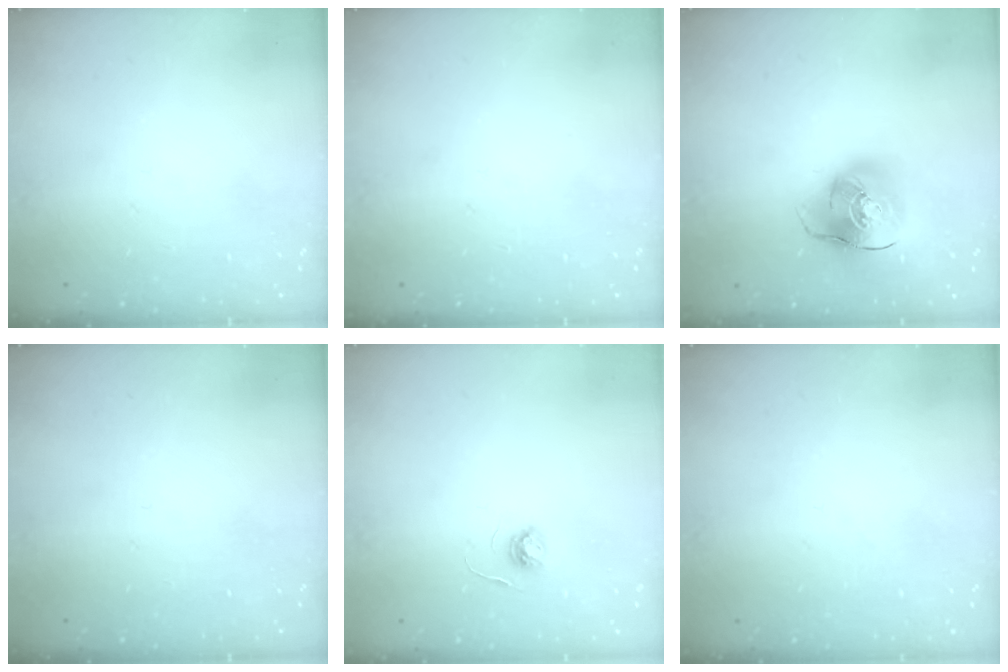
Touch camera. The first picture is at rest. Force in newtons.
{"total": 0.0}
{"total": 14.3, "press": 14.1, "slide": 2.3}
{"total": 0.0}
{"total": 3.8, "press": 3.8, "slide": 0.4}
{"total": 1.1, "press": 1.1, "slide": 0.1}